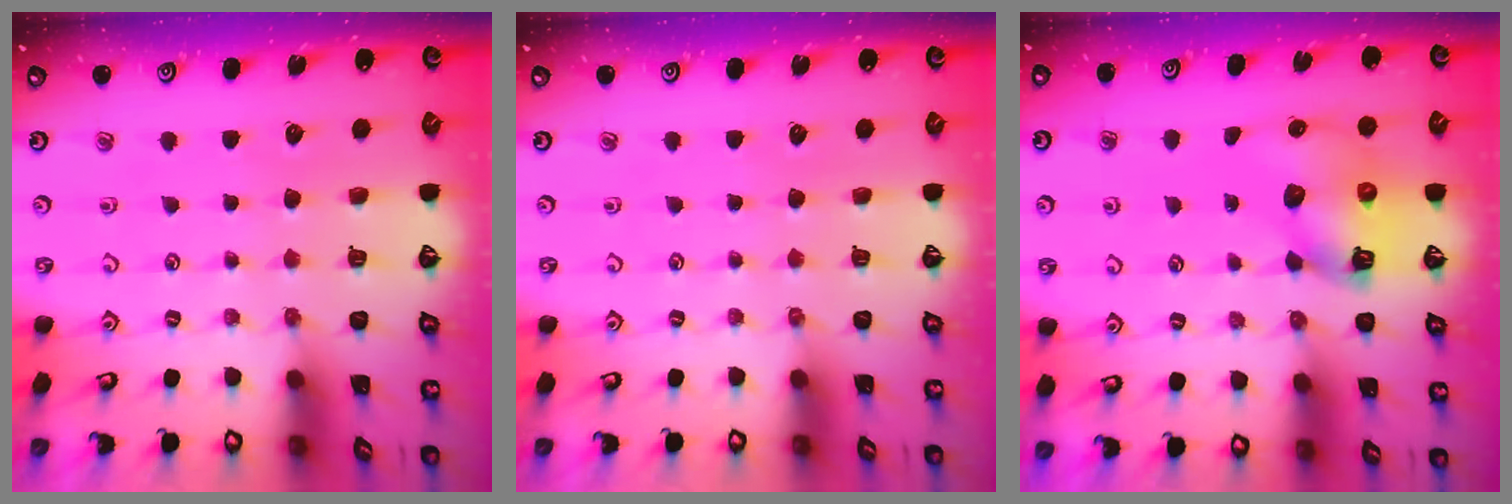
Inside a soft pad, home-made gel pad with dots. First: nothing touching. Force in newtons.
{"total": 0.0}
{"total": 8.0, "press": 7.9, "slide": 1.4}